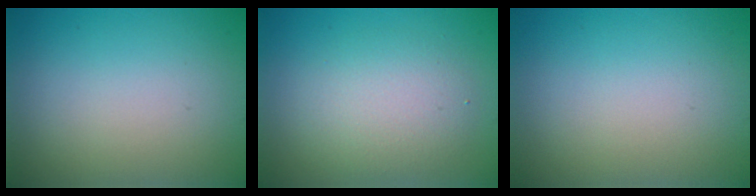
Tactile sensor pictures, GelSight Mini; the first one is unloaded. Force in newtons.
{"total": 3.6, "press": 3.6, "slide": 0.2}
{"total": 0.0}